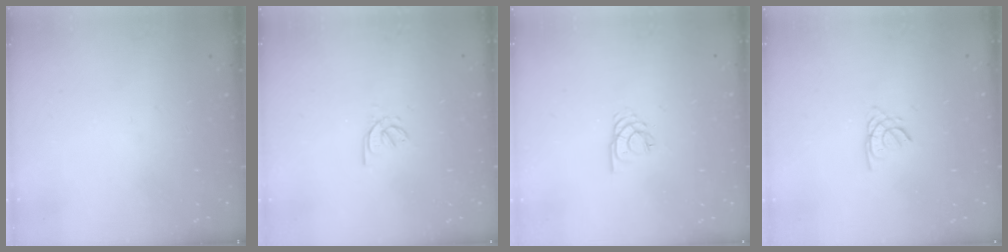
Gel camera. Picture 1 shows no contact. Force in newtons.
{"total": 1.7, "press": 1.6, "slide": 0.5}
{"total": 3.2, "press": 3.1, "slide": 0.4}
{"total": 1.7, "press": 1.7, "slide": 0.4}